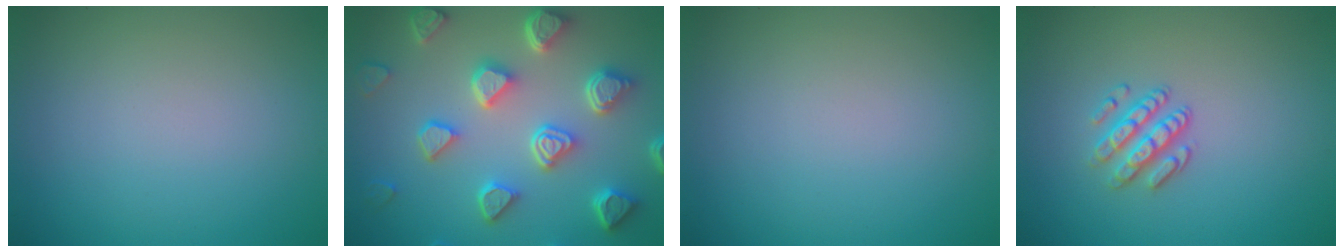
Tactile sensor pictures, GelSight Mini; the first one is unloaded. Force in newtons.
{"total": 7.0, "press": 5.5, "slide": 4.4}
{"total": 0.0}
{"total": 2.7, "press": 2.4, "slide": 1.2}